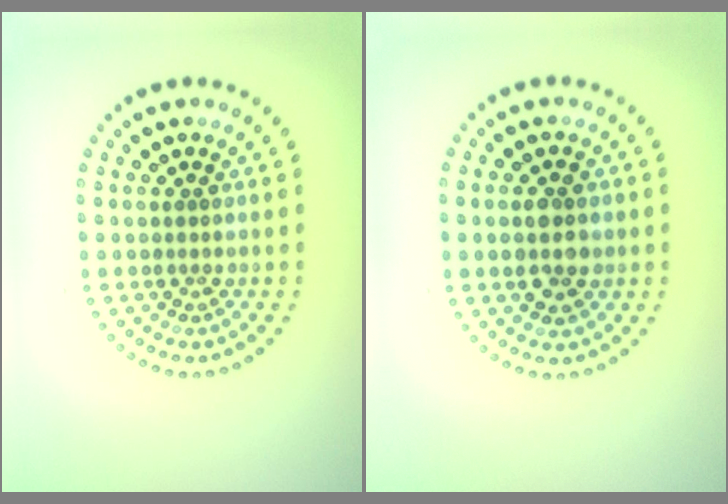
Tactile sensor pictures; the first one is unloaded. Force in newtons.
{"total": 2.9, "press": 2.9, "slide": 0.1}